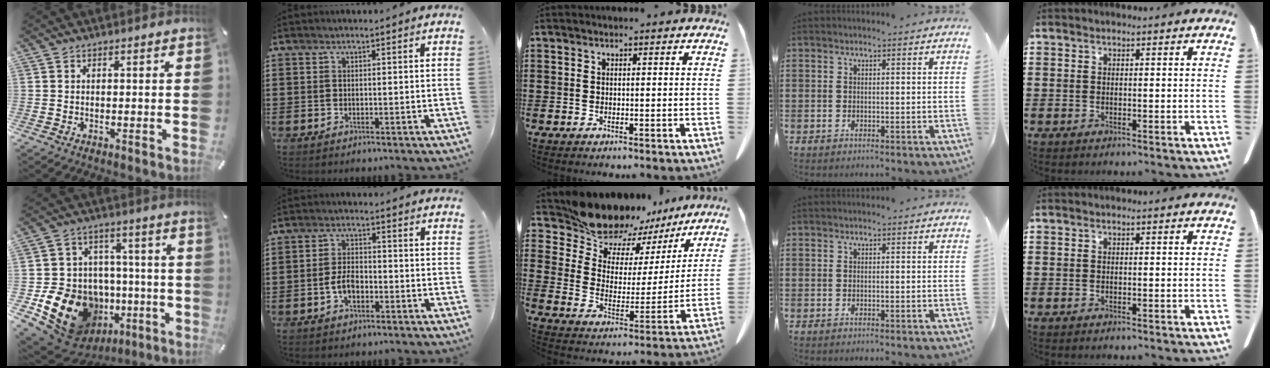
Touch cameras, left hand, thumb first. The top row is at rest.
{"thumb": {"total": 18.7, "force": [-6.5, 15.3, 8.6], "torque": [-0.150, 0.029, -0.081]}, "index": {"total": 3.8, "force": [-1.3, 1.9, 3.0], "torque": [-0.076, -0.002, -0.031]}, "middle": {"total": 11.6, "force": [10.9, 3.5, 1.9], "torque": [-0.082, -0.087, 0.200]}}